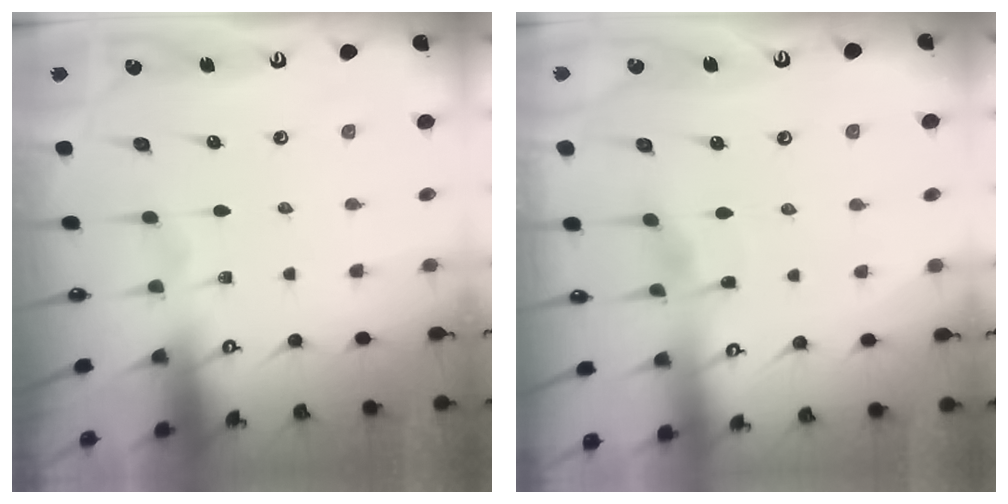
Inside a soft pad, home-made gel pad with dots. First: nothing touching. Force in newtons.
{"total": 2.7, "press": 2.7, "slide": 0.3}